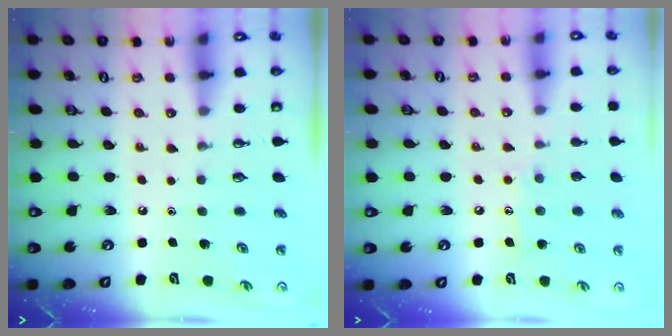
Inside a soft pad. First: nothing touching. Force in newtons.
{"total": 7.5, "press": 7.4, "slide": 0.5}